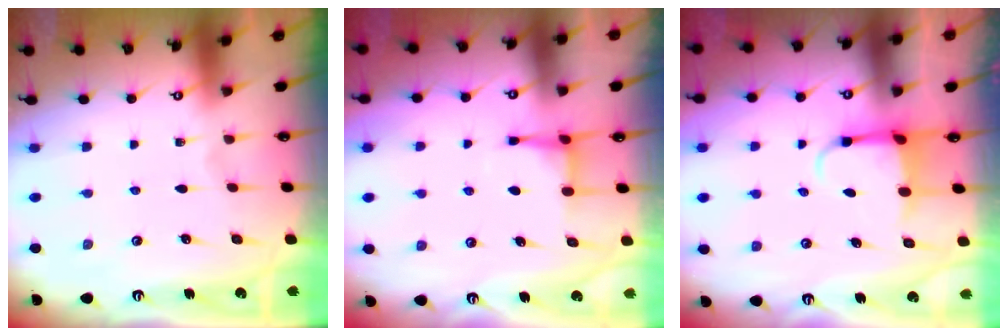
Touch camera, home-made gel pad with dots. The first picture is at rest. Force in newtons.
{"total": 3.9, "press": 3.9, "slide": 0.6}
{"total": 3.8, "press": 3.7, "slide": 1.2}